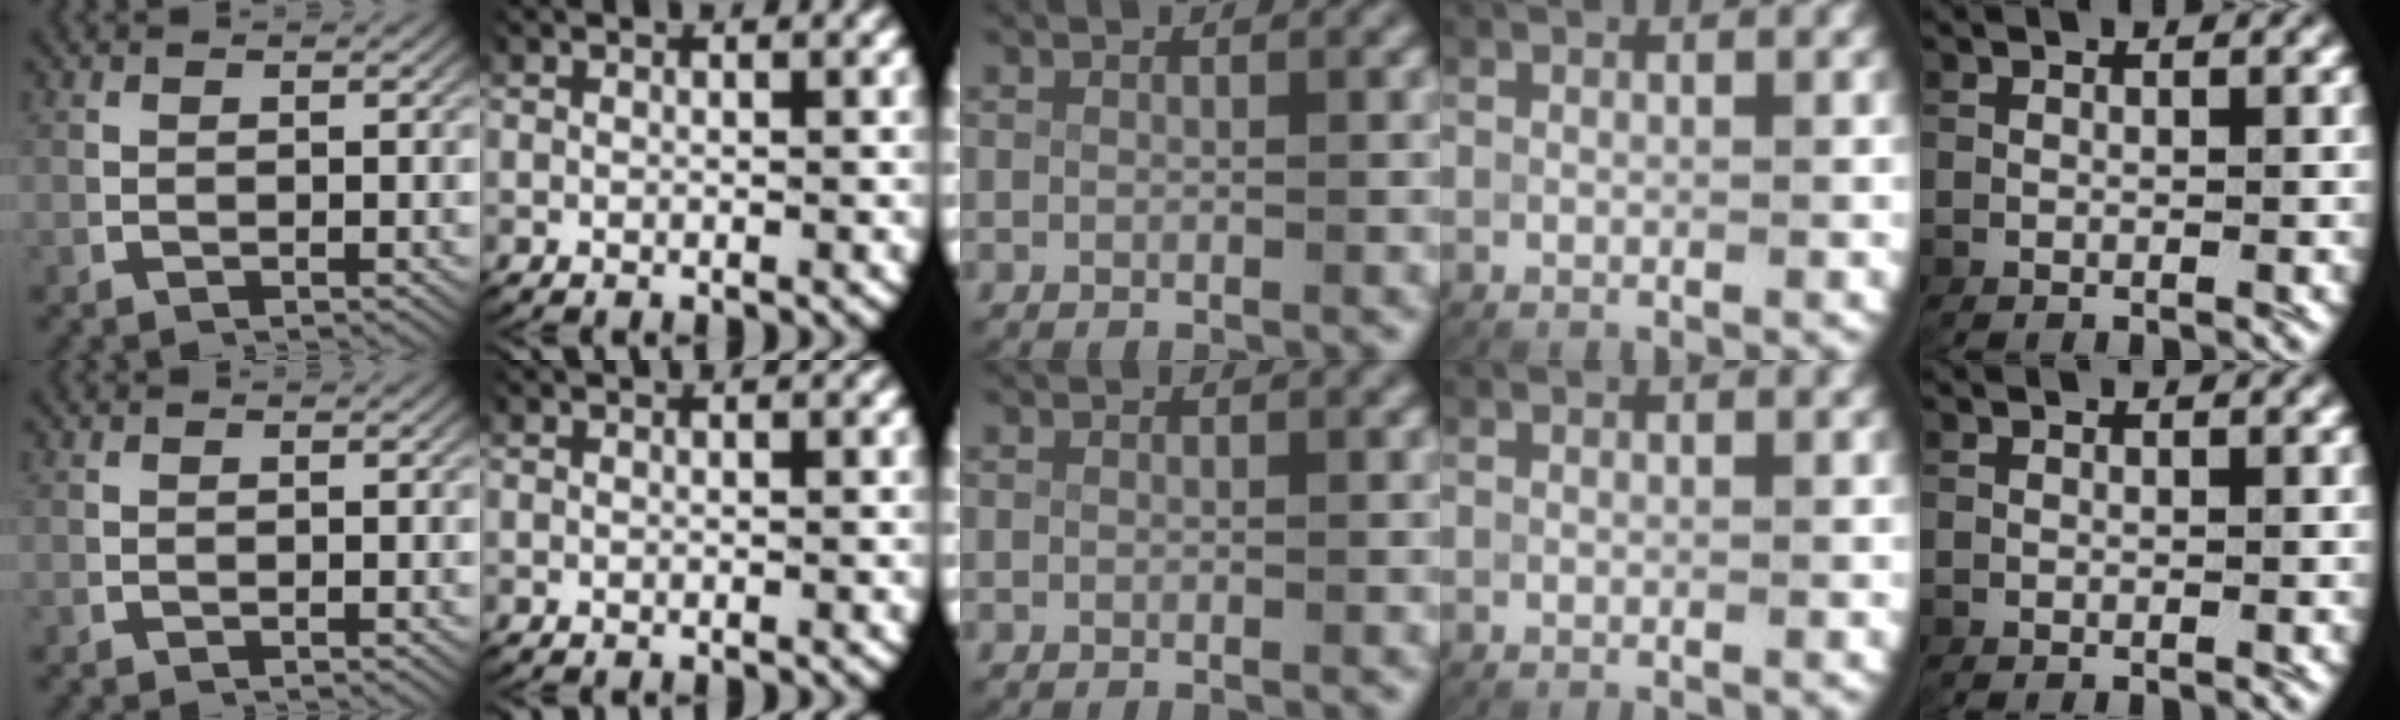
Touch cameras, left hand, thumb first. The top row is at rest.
{}